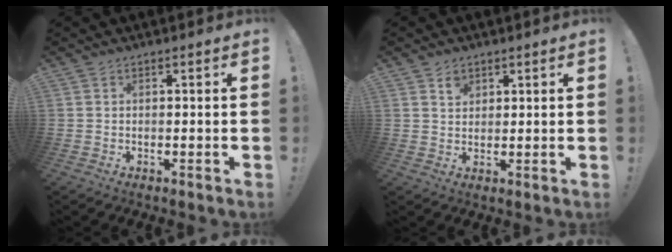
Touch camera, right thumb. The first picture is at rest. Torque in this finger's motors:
{"motor_torque": [-0.04, 0.20, 0.27, 0.09, 0.00]}